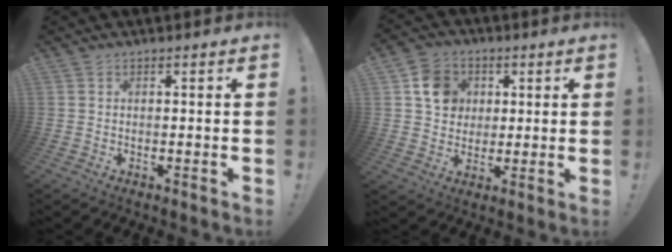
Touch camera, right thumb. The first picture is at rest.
{"total": 10.6, "force": [3.1, 9.5, 3.7], "torque": [-0.042, -0.005, 0.064]}